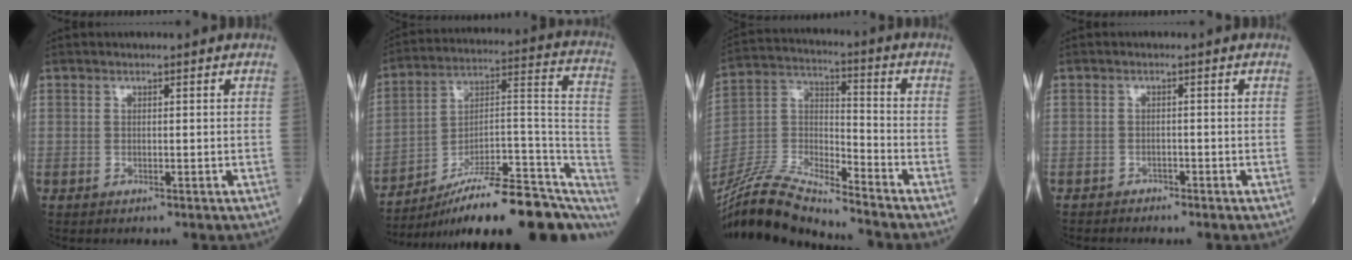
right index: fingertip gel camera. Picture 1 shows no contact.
{"total": 25.8, "force": [-18.2, 5.5, 17.5], "torque": [-0.184, 0.027, -0.271]}
{"total": 15.2, "force": [-14.3, 0.2, 5.2], "torque": [-0.106, 0.013, -0.276]}
{"total": 1.3, "force": [-1.3, 0.4, -0.2], "torque": [0.005, 0.001, -0.024]}